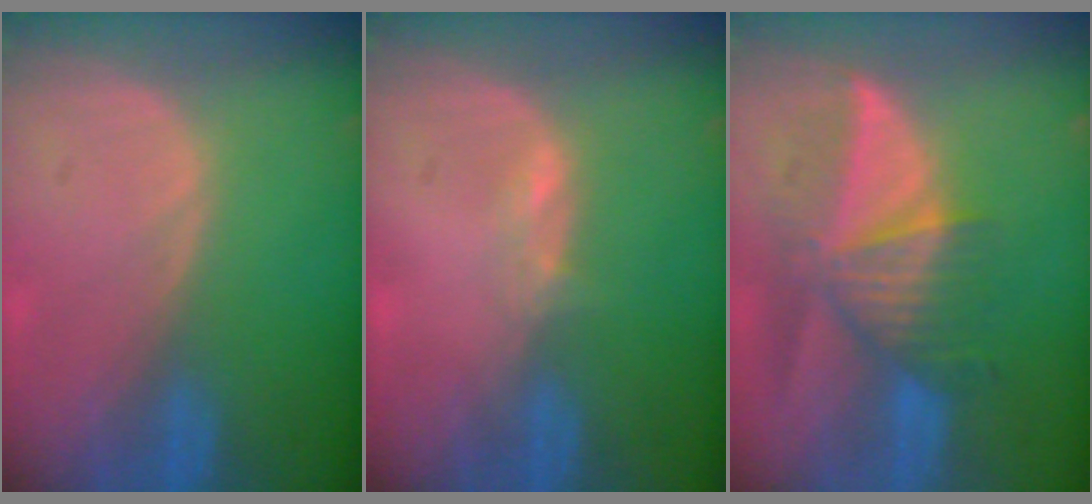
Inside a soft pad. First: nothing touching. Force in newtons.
{"total": 1.3, "press": 1.2, "slide": 0.5}
{"total": 8.7, "press": 8.0, "slide": 3.5}